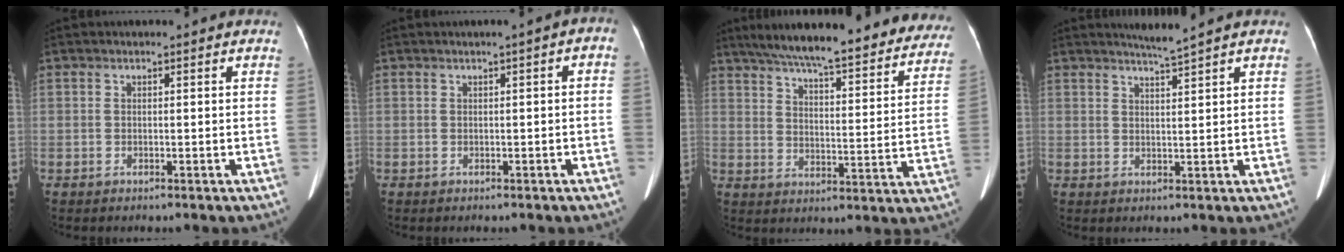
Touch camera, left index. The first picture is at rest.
{"total": 1.6, "force": [-0.1, 0.5, 1.5], "torque": [-0.016, 0.013, -0.003]}
{"total": 30.7, "force": [26.7, 5.2, 14.2], "torque": [-0.216, -0.039, 0.329]}
{"total": 2.7, "force": [2.3, -1.2, 0.8], "torque": [-0.015, -0.010, 0.046]}